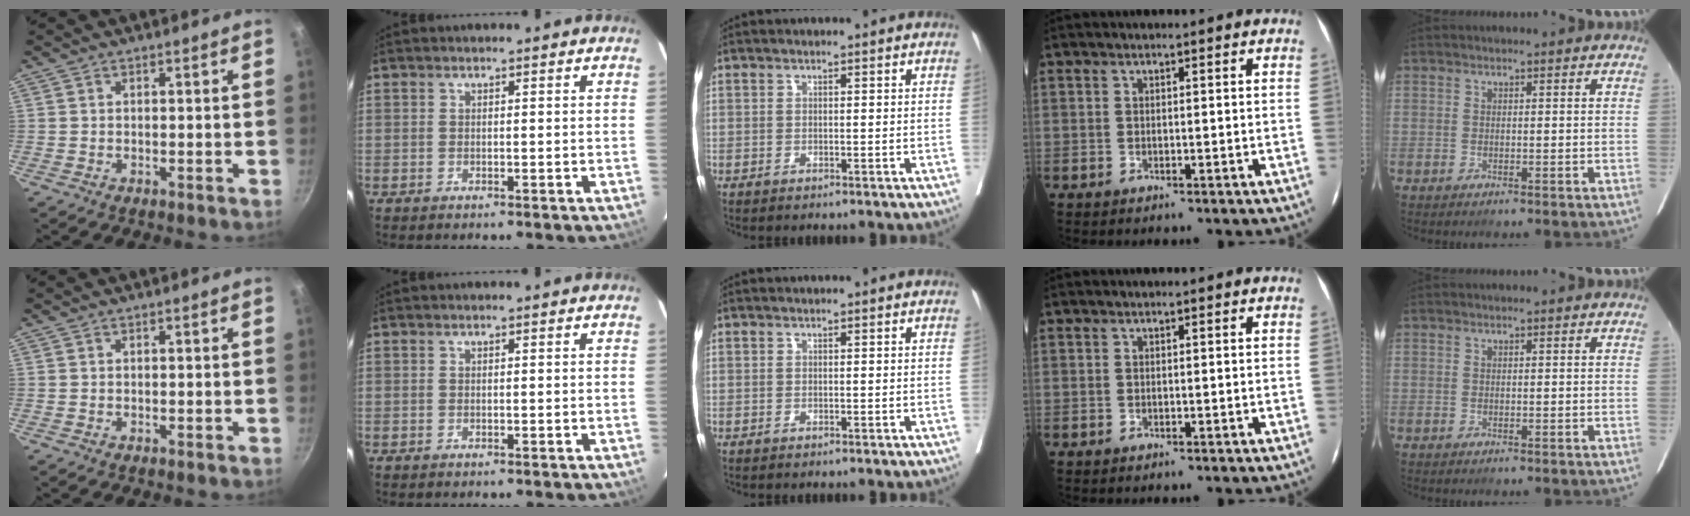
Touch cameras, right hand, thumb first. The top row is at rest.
{}